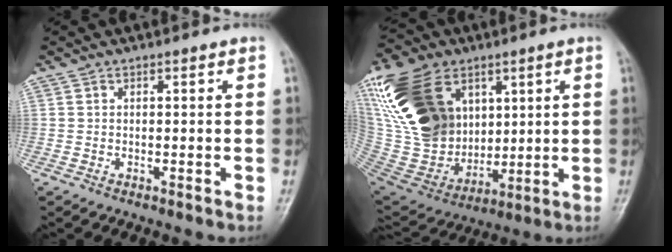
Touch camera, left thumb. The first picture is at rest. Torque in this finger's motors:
{"motor_torque": [1.03, 1.08, 1.59, -1.18, 0.63]}